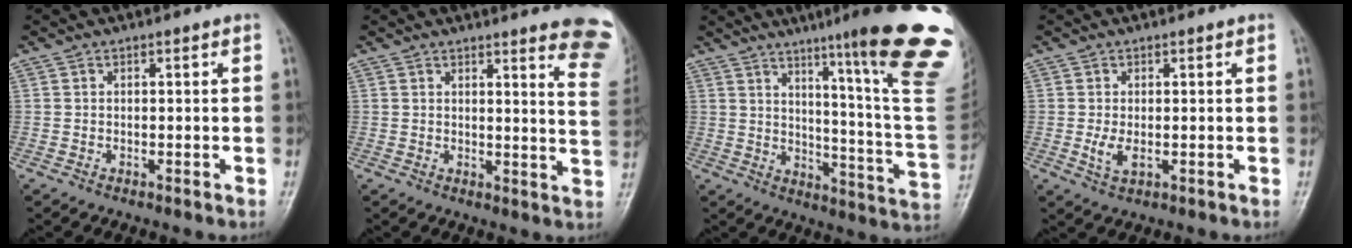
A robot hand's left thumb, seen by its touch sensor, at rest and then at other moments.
{"total": 14.3, "force": [12.2, 1.8, 7.3], "torque": [-0.053, -0.098, 0.114]}
{"total": 26.1, "force": [15.1, 1.5, 21.2], "torque": [-0.230, -0.091, 0.206]}
{"total": 2.9, "force": [0.0, 1.6, 2.4], "torque": [-0.049, -0.008, 0.004]}